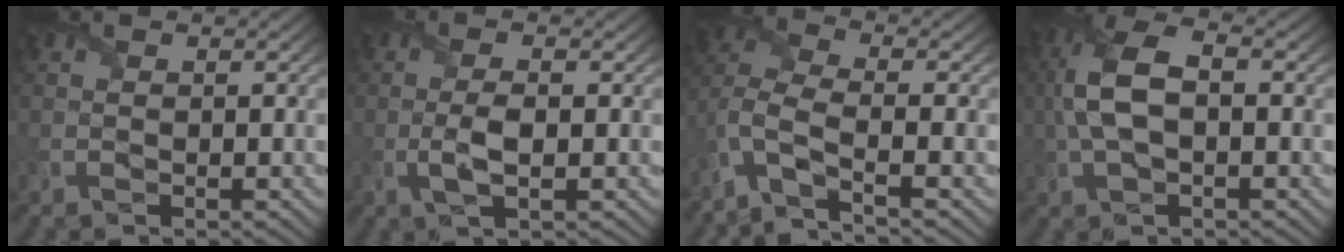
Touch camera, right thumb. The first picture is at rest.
{"total": 2.9, "force": [-0.5, 0.8, 2.7], "torque": [-0.062, -0.001, -0.014]}
{"total": 5.7, "force": [-3.4, 1.5, 4.4], "torque": [-0.104, -0.002, -0.090]}
{"total": 8.0, "force": [0.3, 4.1, 6.9], "torque": [-0.168, 0.015, -0.003]}